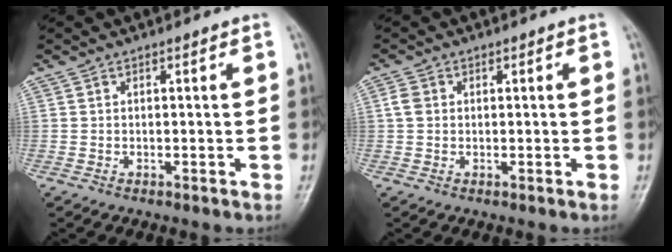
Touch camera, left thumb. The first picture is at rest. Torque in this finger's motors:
{"motor_torque": [0.52, 0.36, -0.11, -0.01, -0.01]}